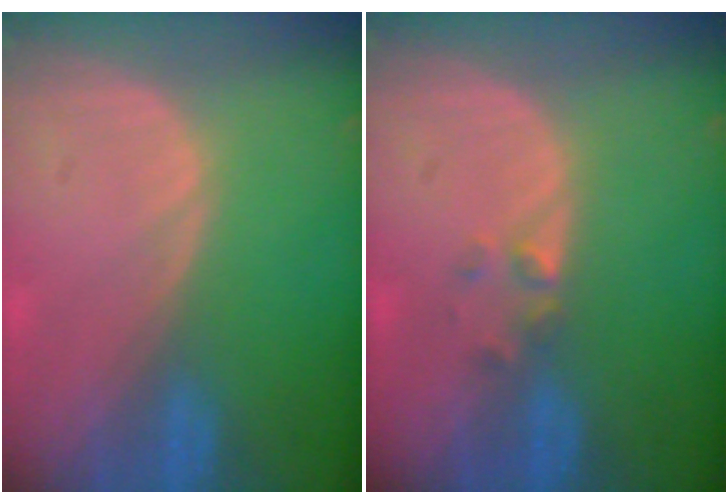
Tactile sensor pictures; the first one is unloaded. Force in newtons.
{"total": 1.6, "press": 1.4, "slide": 0.9}